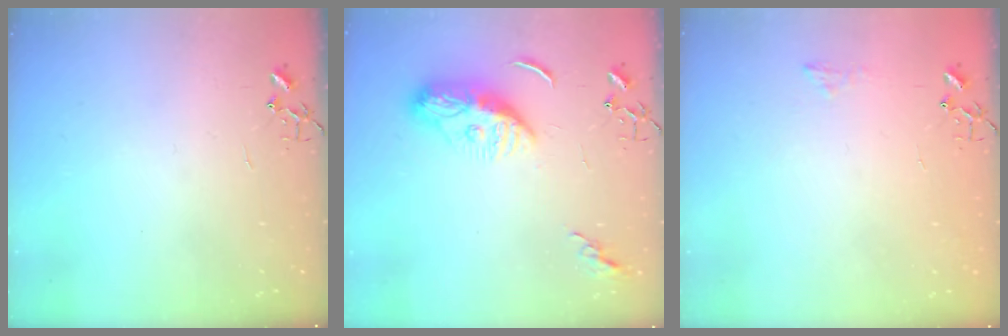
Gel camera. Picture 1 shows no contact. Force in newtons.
{"total": 9.4, "press": 9.4, "slide": 1.0}
{"total": 5.9, "press": 5.9, "slide": 0.8}